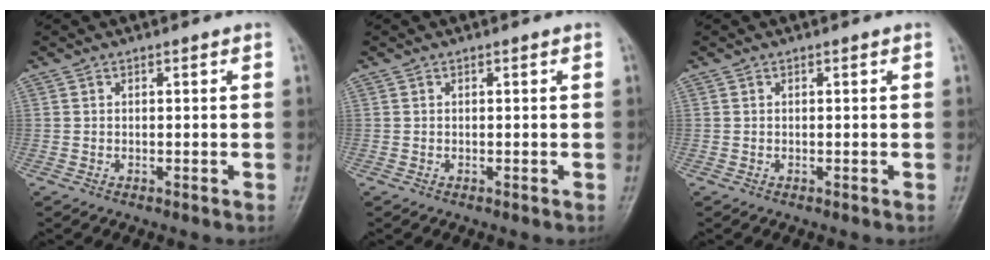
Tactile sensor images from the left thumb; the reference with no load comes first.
{"total": 0.0}
{"total": 0.0}